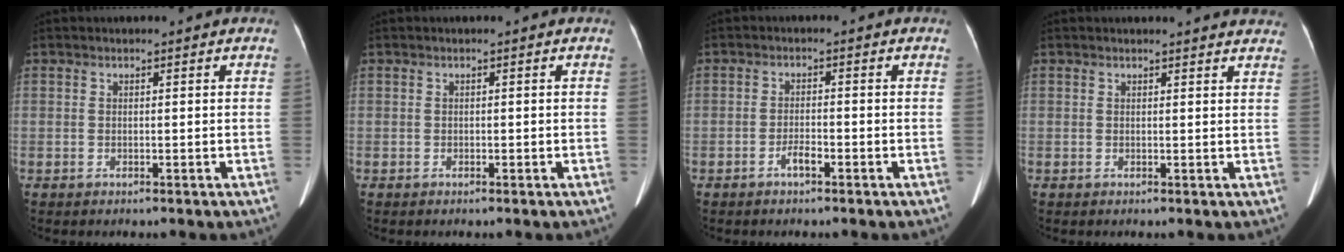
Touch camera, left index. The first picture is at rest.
{"total": 0.0}
{"total": 2.1, "force": [-1.5, 0.4, 1.4], "torque": [-0.027, -0.001, -0.024]}
{"total": 8.0, "force": [7.8, 1.0, 1.6], "torque": [-0.001, -0.003, 0.060]}